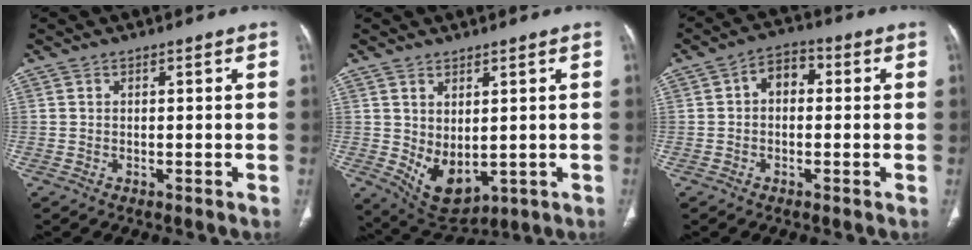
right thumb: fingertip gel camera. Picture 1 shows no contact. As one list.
[{"total": 8.4, "force": [-0.4, 4.8, 6.9], "torque": [-0.105, -0.011, 0.023]}, {"total": 5.2, "force": [0.4, 3.7, 3.6], "torque": [-0.040, 0.018, -0.006]}]